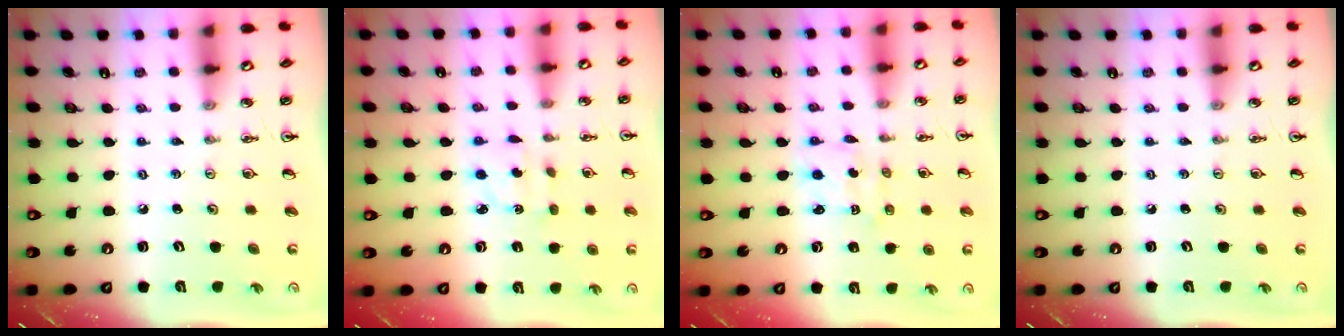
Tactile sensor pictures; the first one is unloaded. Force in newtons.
{"total": 2.2, "press": 2.2, "slide": 0.6}
{"total": 1.9, "press": 1.9, "slide": 0.4}
{"total": 0.0}